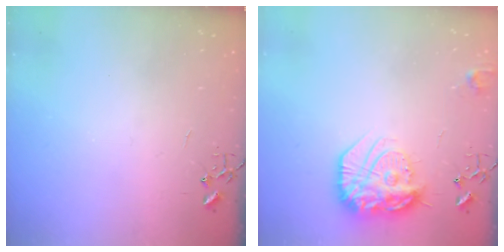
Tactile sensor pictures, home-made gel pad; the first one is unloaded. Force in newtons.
{"total": 19.0, "press": 18.9, "slide": 1.4}